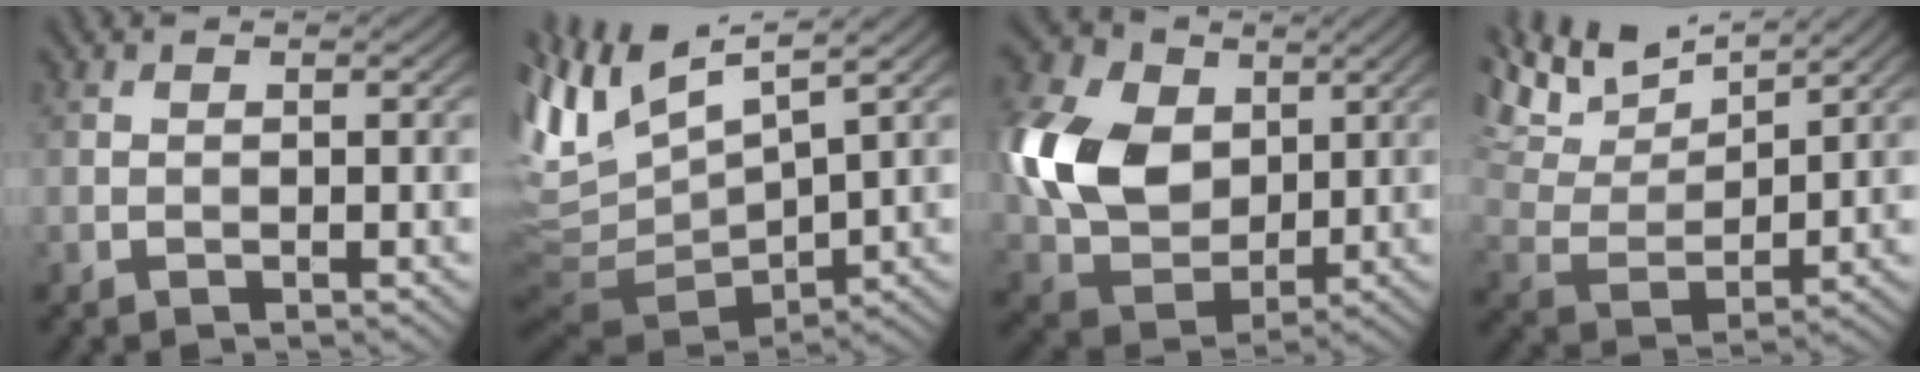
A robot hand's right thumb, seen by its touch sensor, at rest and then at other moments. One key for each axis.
{"total": 11.4, "fx": 3.3, "fy": 3.7, "fz": 10.3, "tx": -0.230, "ty": 0.007, "tz": 0.084}
{"total": 13.4, "fx": 2.5, "fy": 9.9, "fz": 8.7, "tx": -0.226, "ty": 0.012, "tz": 0.042}
{"total": 11.7, "fx": 9.2, "fy": 3.2, "fz": 6.5, "tx": -0.161, "ty": 0.007, "tz": 0.153}